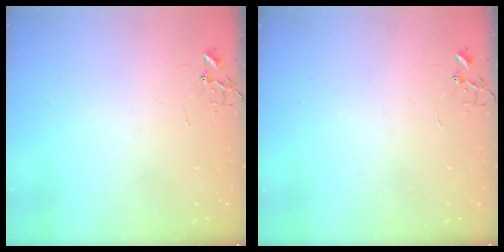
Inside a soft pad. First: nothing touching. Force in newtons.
{"total": 0.0}